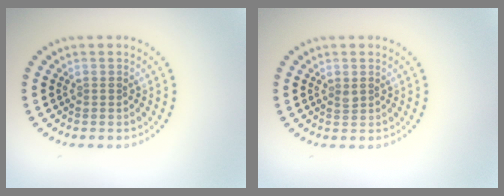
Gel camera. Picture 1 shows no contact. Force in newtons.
{"total": 0.6, "press": 0.6, "slide": 0.3}